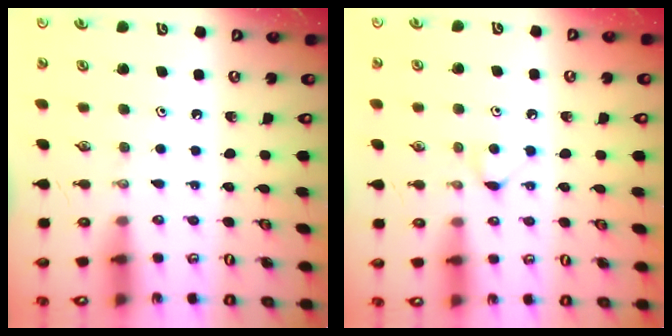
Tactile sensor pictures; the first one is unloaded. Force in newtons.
{"total": 4.4, "press": 4.4, "slide": 0.6}